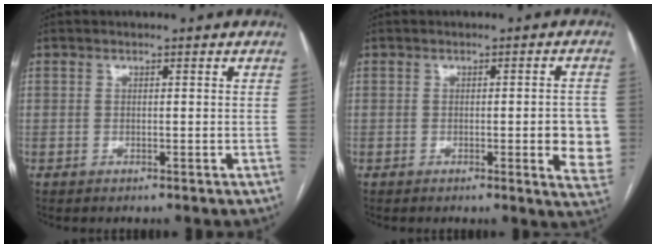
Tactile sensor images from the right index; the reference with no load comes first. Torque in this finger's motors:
{"motor_torque": [0.52, 0.13, 0.11, 0.04]}